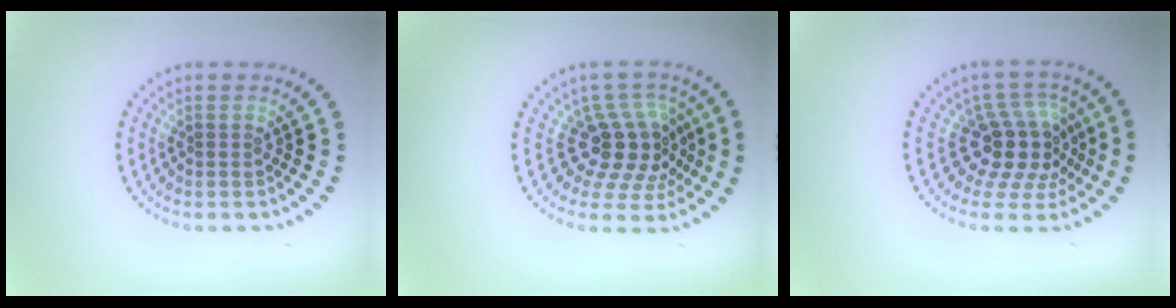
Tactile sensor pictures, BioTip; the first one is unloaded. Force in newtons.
{"total": 4.6, "press": 3.4, "slide": 3.1}
{"total": 4.6, "press": 3.4, "slide": 3.0}